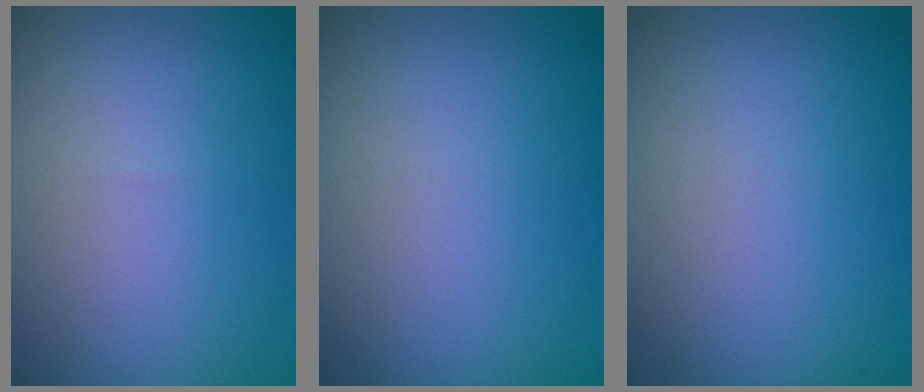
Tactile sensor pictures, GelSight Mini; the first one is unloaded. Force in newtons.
{"total": 0.0}
{"total": 0.0}